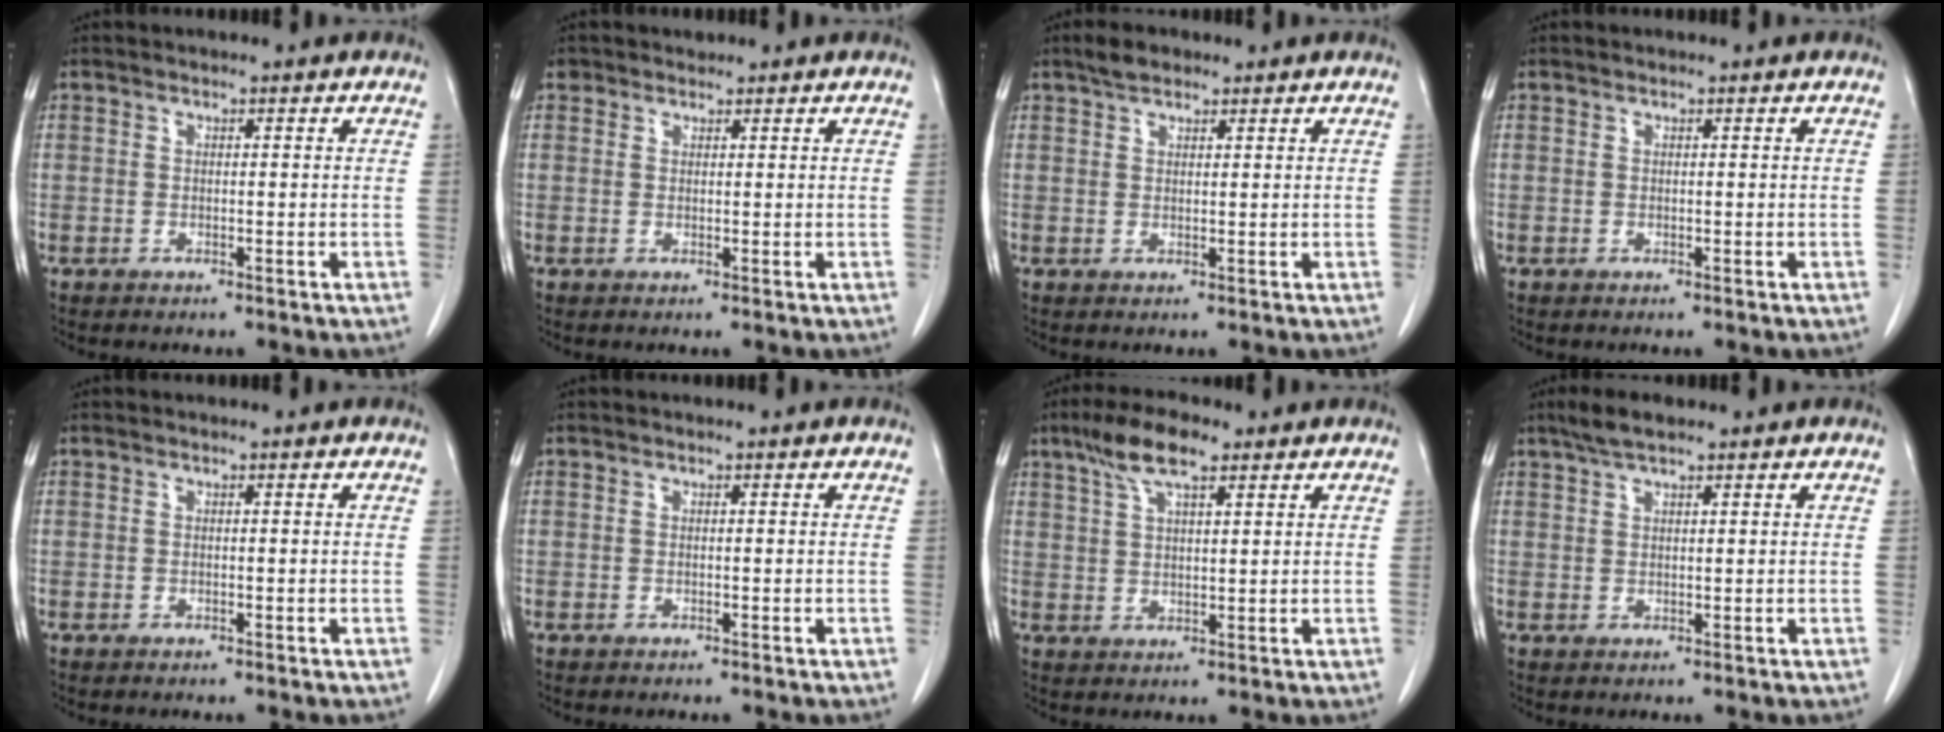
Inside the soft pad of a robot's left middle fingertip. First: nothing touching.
{"total": 1.1, "force": [0.9, 0.7, -0.1], "torque": [0.003, 0.004, 0.011]}
{"total": 2.8, "force": [2.2, 1.2, 1.3], "torque": [-0.028, 0.007, 0.036]}
{"total": 0.0}
{"total": 0.0}
{"total": 0.0}
{"total": 7.3, "force": [4.8, 1.8, 5.3], "torque": [-0.111, 0.016, 0.088]}
{"total": 3.6, "force": [2.7, 0.7, 2.3], "torque": [-0.053, 0.010, 0.055]}